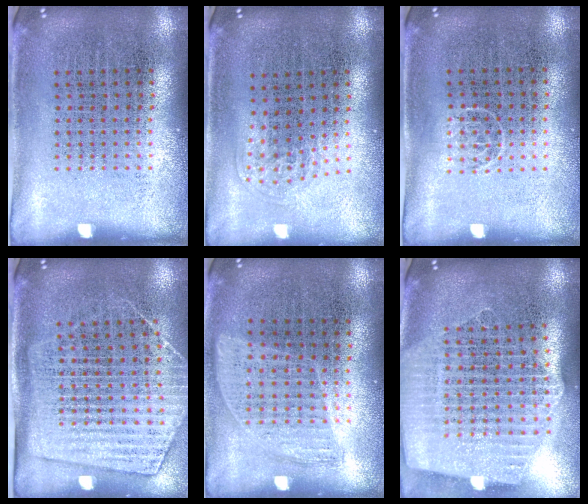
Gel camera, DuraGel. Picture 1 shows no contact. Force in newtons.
{"total": 1.1, "press": 0.6, "slide": 0.8}
{"total": 0.6, "press": 0.4, "slide": 0.4}
{"total": 1.9, "press": 1.6, "slide": 0.9}
{"total": 0.9, "press": 0.8, "slide": 0.4}
{"total": 2.5, "press": 2.1, "slide": 1.3}